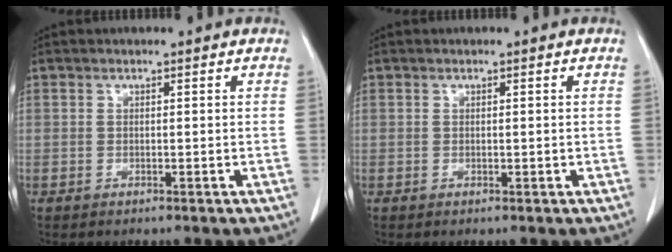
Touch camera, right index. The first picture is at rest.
{"total": 0.0}